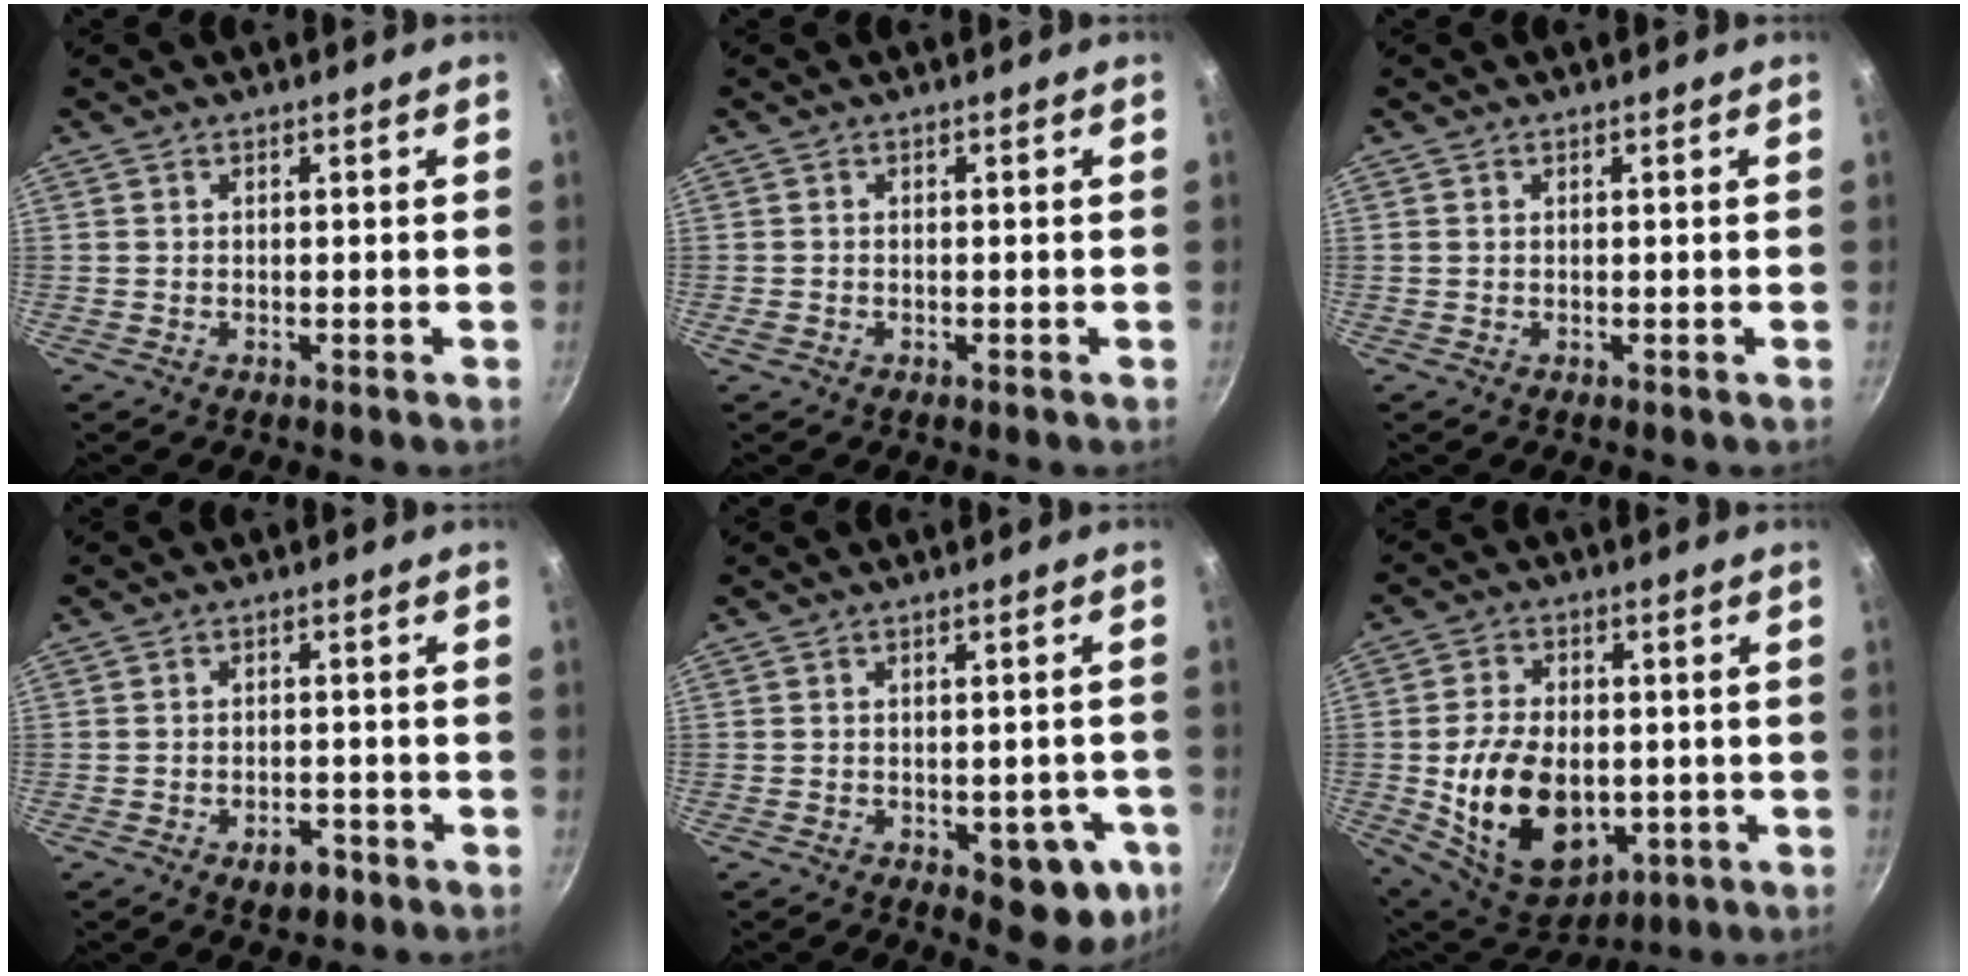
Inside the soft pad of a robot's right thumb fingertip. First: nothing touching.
{"total": 0.9, "force": [-0.4, 0.6, 0.4], "torque": [-0.008, 0.000, -0.009]}
{"total": 0.0}
{"total": 4.3, "force": [-2.5, 2.5, 2.5], "torque": [-0.026, 0.019, -0.031]}
{"total": 10.9, "force": [-3.6, 5.6, 8.6], "torque": [-0.055, 0.009, -0.039]}
{"total": 18.6, "force": [-2.7, 12.5, 13.6], "torque": [-0.215, 0.000, -0.025]}